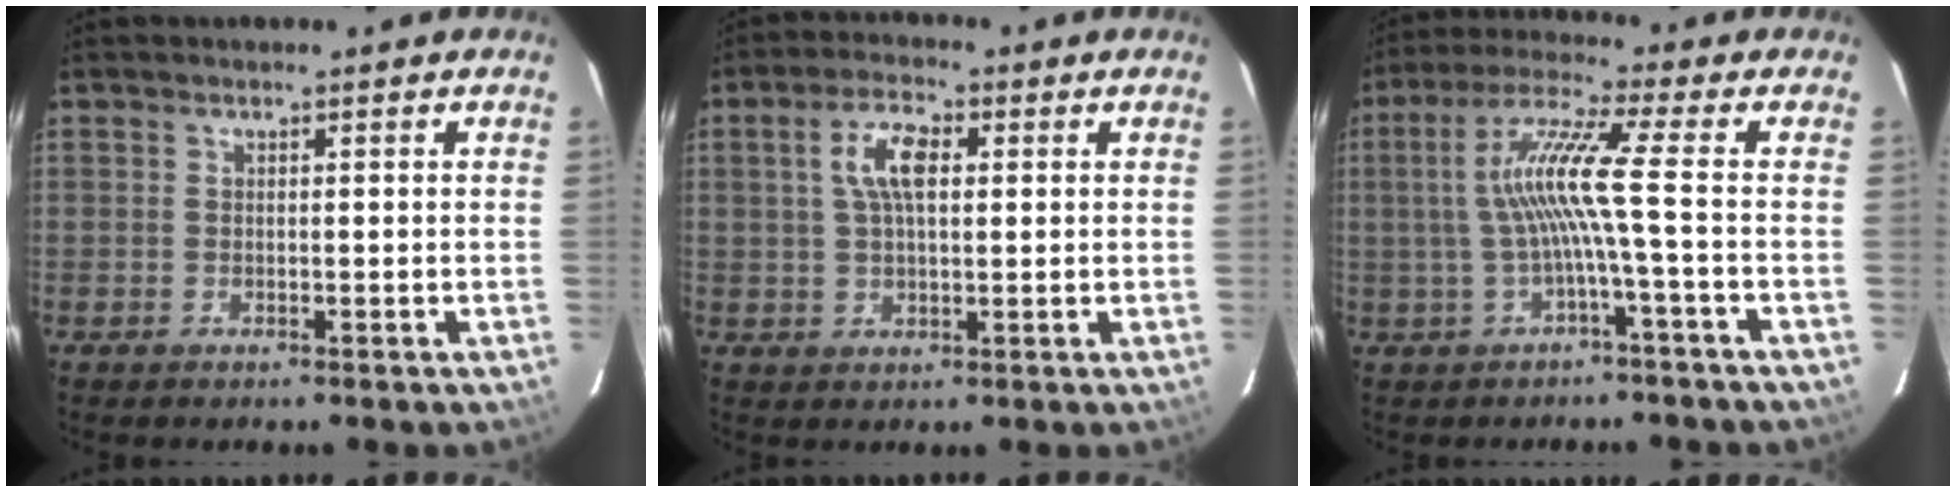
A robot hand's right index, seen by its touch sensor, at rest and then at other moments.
{"total": 6.7, "force": [1.6, 2.9, 5.8], "torque": [-0.109, 0.015, 0.030]}
{"total": 9.1, "force": [-1.1, -1.7, 8.8], "torque": [-0.176, 0.006, -0.014]}